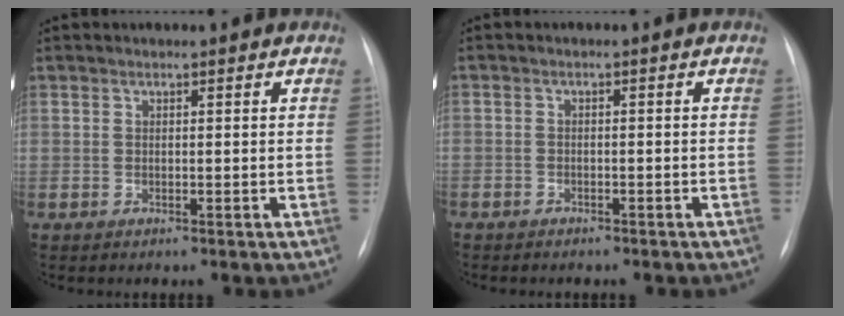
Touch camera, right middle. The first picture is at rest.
{"total": 3.0, "force": [-2.4, 1.6, 1.0], "torque": [-0.015, 0.003, -0.022]}